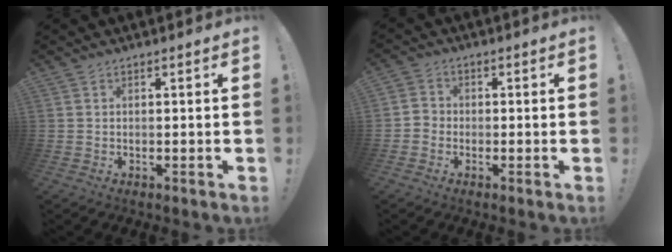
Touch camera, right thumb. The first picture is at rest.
{"total": 3.6, "force": [-1.6, 3.1, 1.1], "torque": [-0.017, 0.009, -0.032]}